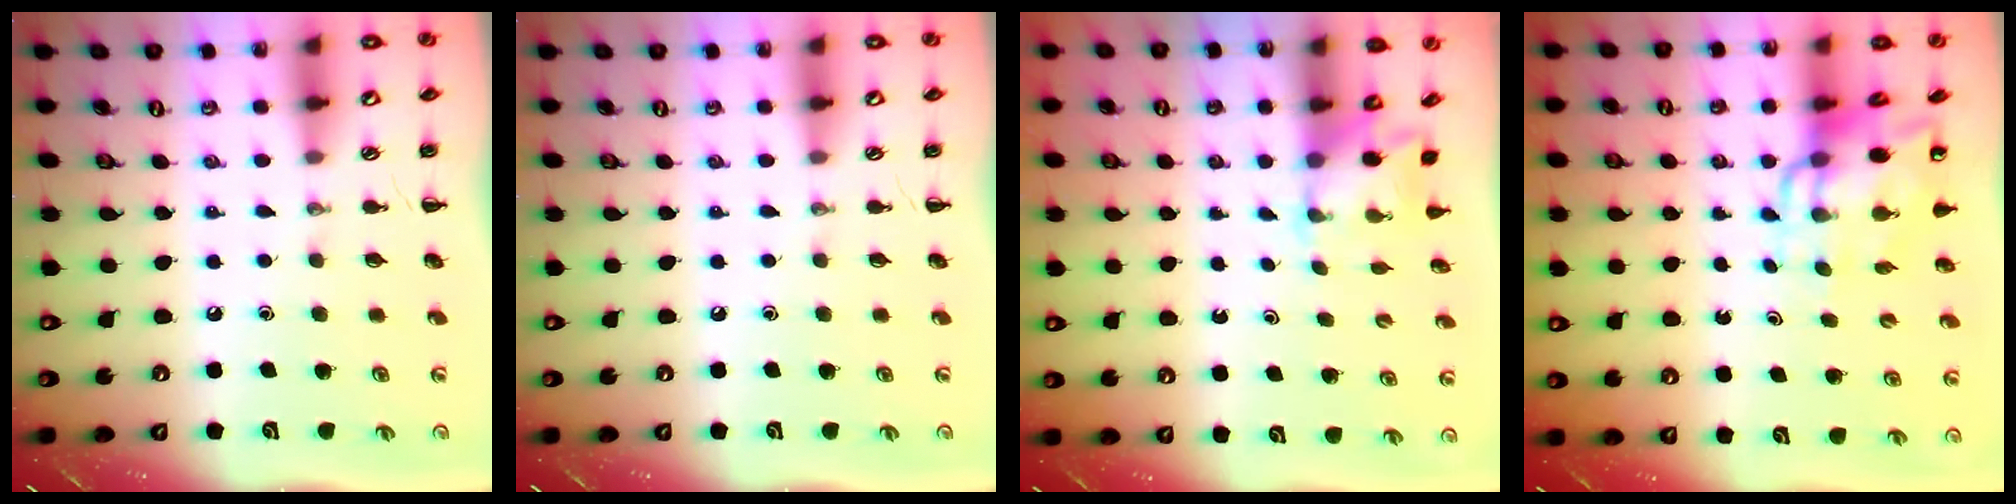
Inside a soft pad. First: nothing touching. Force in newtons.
{"total": 0.0}
{"total": 2.0, "press": 1.9, "slide": 0.6}
{"total": 10.0, "press": 9.5, "slide": 3.2}